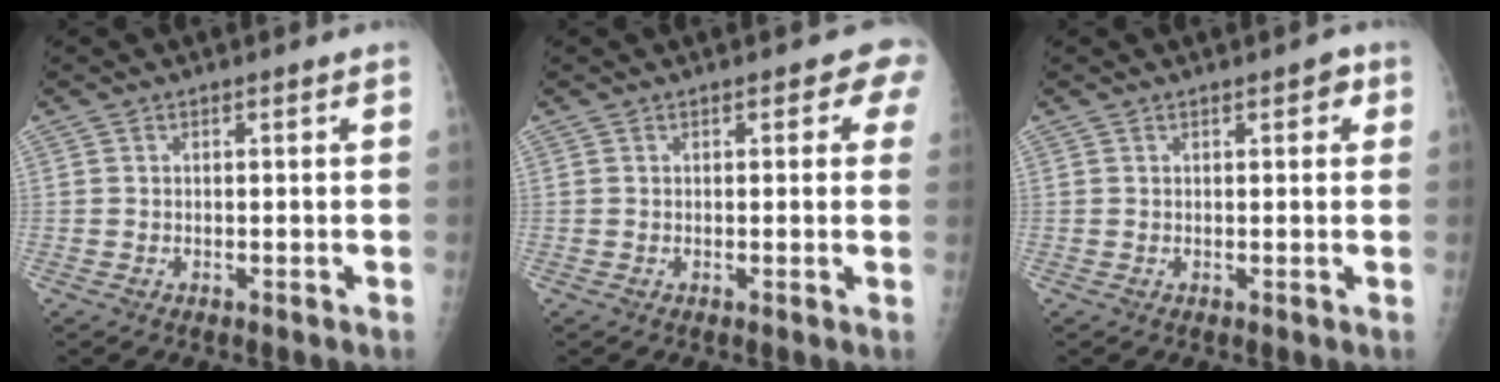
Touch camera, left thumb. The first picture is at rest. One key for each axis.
{"total": 3.4, "fx": 1.6, "fy": 1.8, "fz": 2.4, "tx": 0.005, "ty": 0.000, "tz": 0.008}
{"total": 2.3, "fx": 1.0, "fy": 1.1, "fz": 1.8, "tx": -0.009, "ty": 0.001, "tz": 0.009}